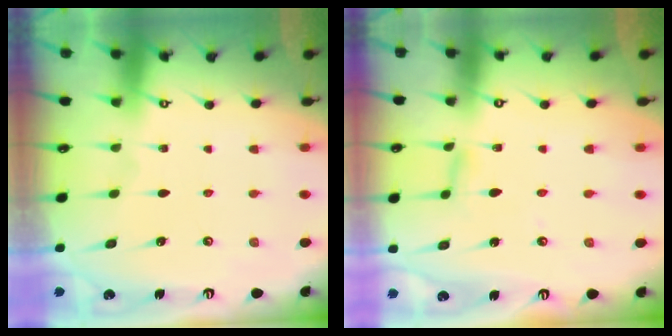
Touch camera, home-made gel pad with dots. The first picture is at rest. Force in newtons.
{"total": 4.1, "press": 4.1, "slide": 0.4}